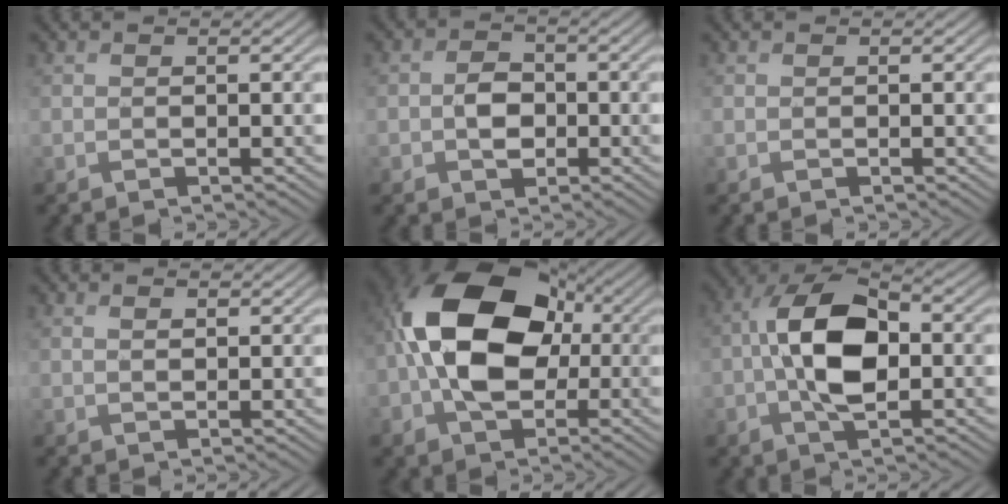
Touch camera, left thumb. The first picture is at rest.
{"total": 3.6, "force": [-1.1, 2.8, 2.0], "torque": [-0.035, -0.003, -0.026]}
{"total": 0.0}
{"total": 1.4, "force": [0.5, 0.7, 1.1], "torque": [-0.017, -0.006, 0.014]}
{"total": 14.1, "force": [-0.3, 9.7, 10.3], "torque": [-0.193, 0.013, -0.022]}
{"total": 10.6, "force": [-0.8, 5.7, 8.9], "torque": [-0.175, 0.011, -0.025]}